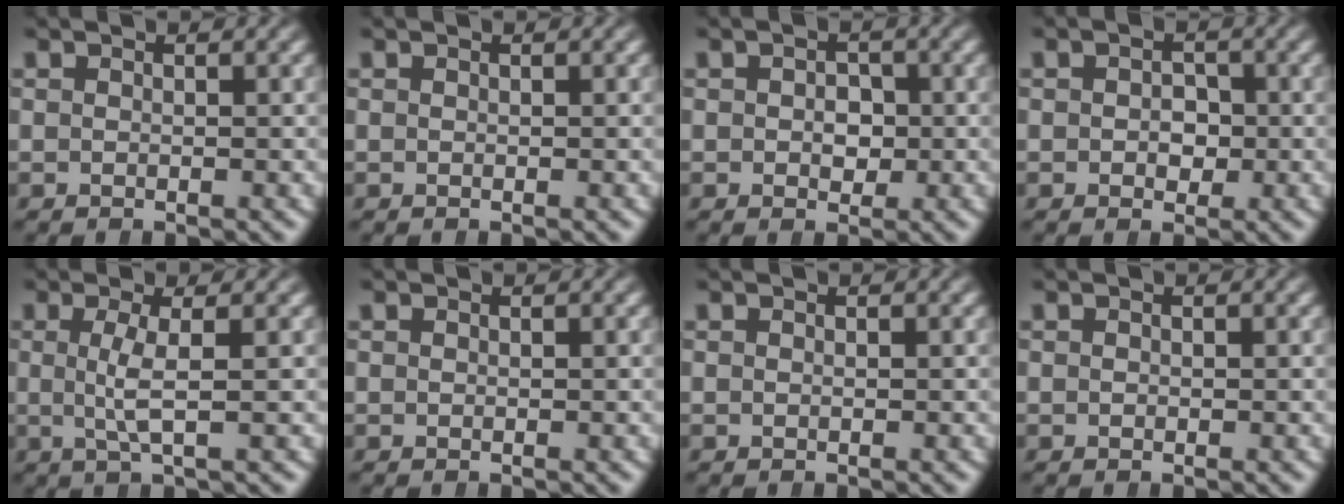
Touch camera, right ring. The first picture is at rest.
{"total": 0.0}
{"total": 1.3, "force": [-0.3, 1.1, 0.6], "torque": [-0.010, -0.003, -0.005]}
{"total": 1.2, "force": [-0.5, 1.0, 0.5], "torque": [-0.006, -0.004, -0.008]}
{"total": 2.6, "force": [0.1, -0.3, 2.6], "torque": [-0.059, -0.011, 0.007]}
{"total": 0.0}
{"total": 0.0}
{"total": 0.0}